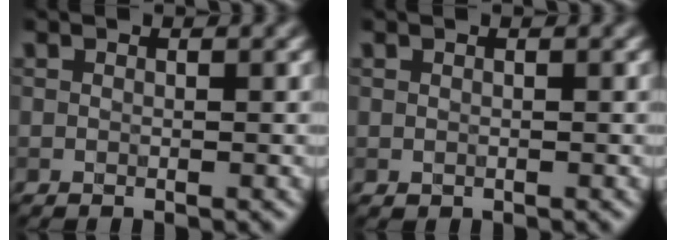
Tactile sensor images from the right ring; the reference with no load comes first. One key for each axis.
{"total": 0.0}